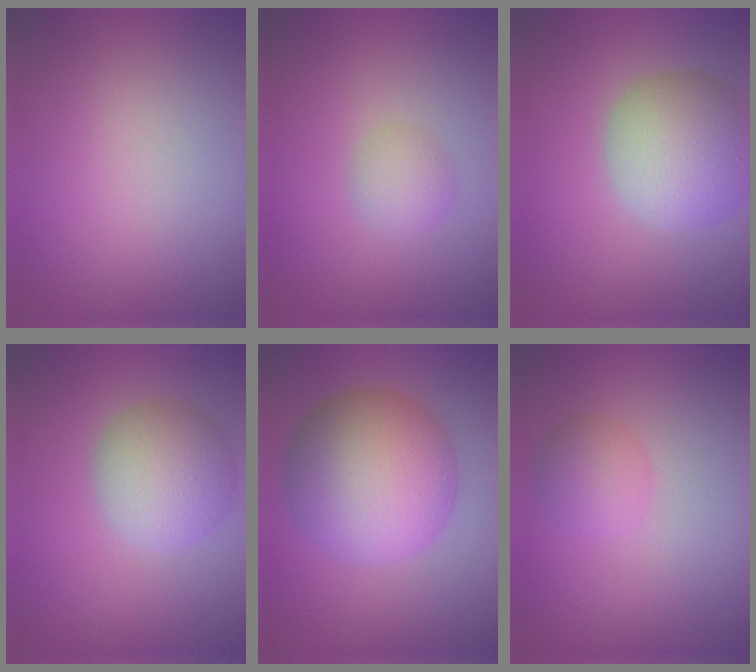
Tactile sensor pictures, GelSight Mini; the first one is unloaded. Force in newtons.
{"total": 1.7, "press": 1.7, "slide": 0.1}
{"total": 7.0, "press": 7.0, "slide": 0.5}
{"total": 5.1, "press": 5.1, "slide": 0.1}
{"total": 10.8, "press": 10.8, "slide": 0.2}
{"total": 2.4, "press": 2.4, "slide": 0.1}